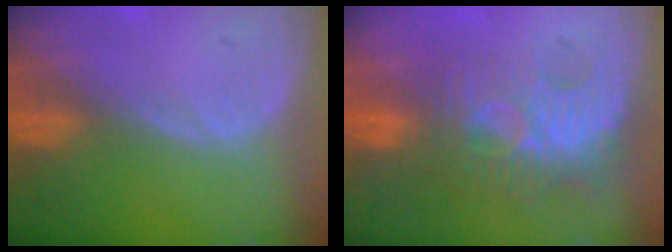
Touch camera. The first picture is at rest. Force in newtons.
{"total": 9.9, "press": 8.6, "slide": 5.0}